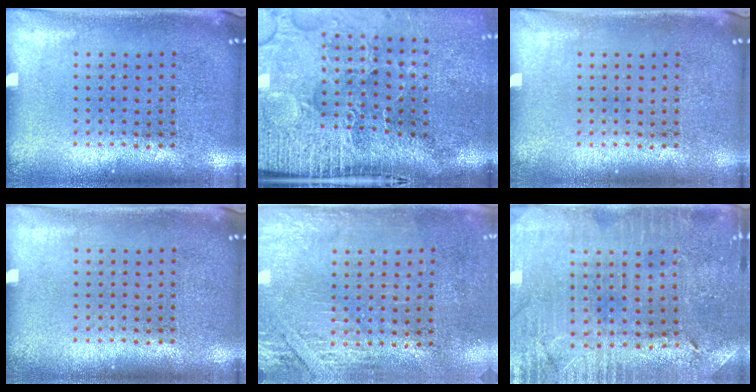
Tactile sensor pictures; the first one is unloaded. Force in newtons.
{"total": 5.1, "press": 4.0, "slide": 3.1}
{"total": 0.0}
{"total": 0.0}
{"total": 2.7, "press": 2.3, "slide": 1.4}
{"total": 1.0, "press": 0.9, "slide": 0.2}